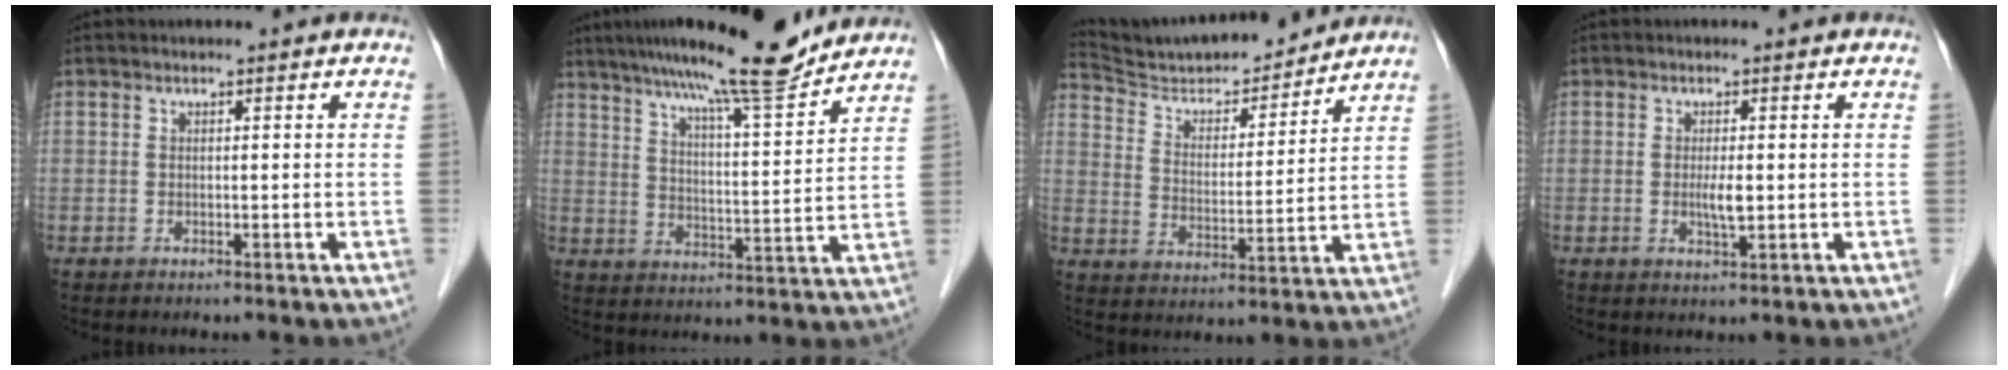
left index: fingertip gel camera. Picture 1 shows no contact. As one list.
[{"total": 14.7, "force": [12.6, 0.4, 7.6], "torque": [-0.120, 0.001, 0.190]}, {"total": 14.8, "force": [14.2, 1.7, 3.8], "torque": [-0.070, -0.002, 0.235]}, {"total": 2.5, "force": [-0.1, 0.4, 2.4], "torque": [-0.049, -0.004, 0.000]}]